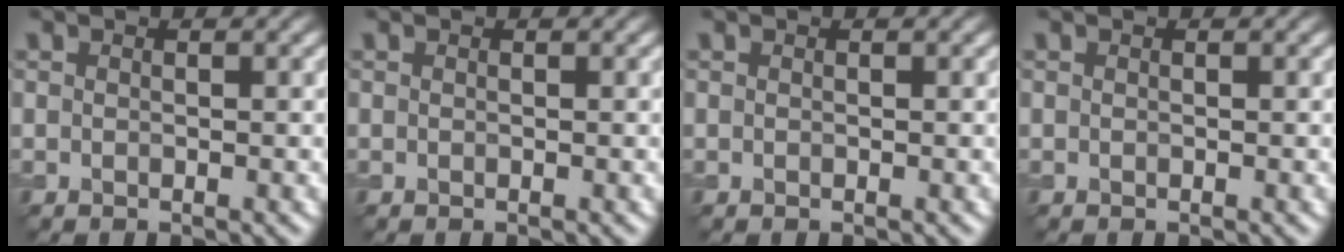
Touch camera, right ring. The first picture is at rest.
{"total": 0.0}
{"total": 0.0}
{"total": 0.0}